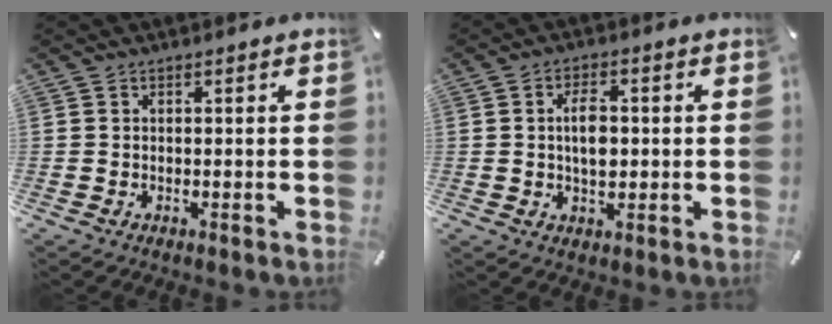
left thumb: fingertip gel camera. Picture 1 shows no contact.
{"total": 5.8, "force": [0.3, 3.3, 4.8], "torque": [-0.086, -0.001, -0.001]}